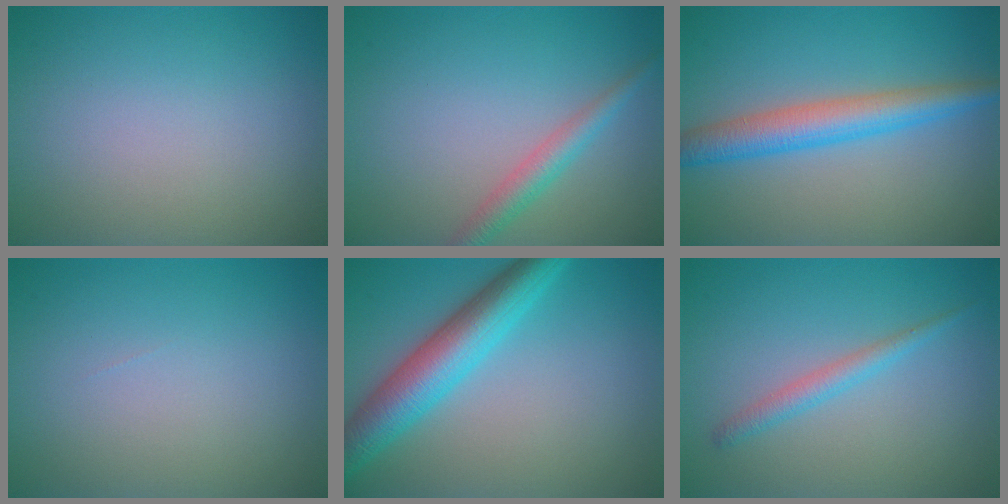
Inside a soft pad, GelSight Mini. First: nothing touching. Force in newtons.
{"total": 2.3, "press": 2.3, "slide": 0.1}
{"total": 4.5, "press": 4.5, "slide": 0.1}
{"total": 0.0}
{"total": 6.4, "press": 6.4, "slide": 0.2}
{"total": 1.8, "press": 1.8, "slide": 0.1}